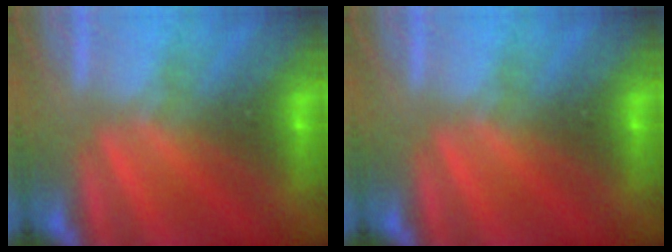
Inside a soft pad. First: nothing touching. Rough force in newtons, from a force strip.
{"total": 0.0}